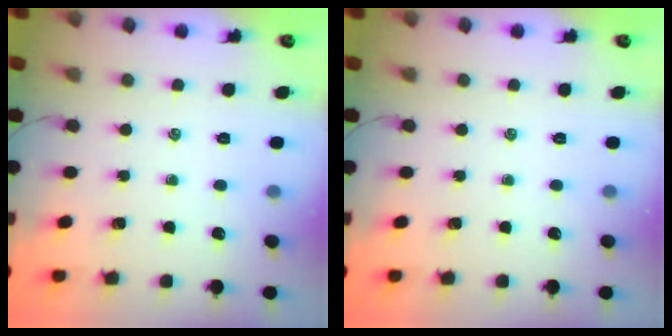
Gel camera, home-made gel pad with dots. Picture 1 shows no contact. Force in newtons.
{"total": 0.0}